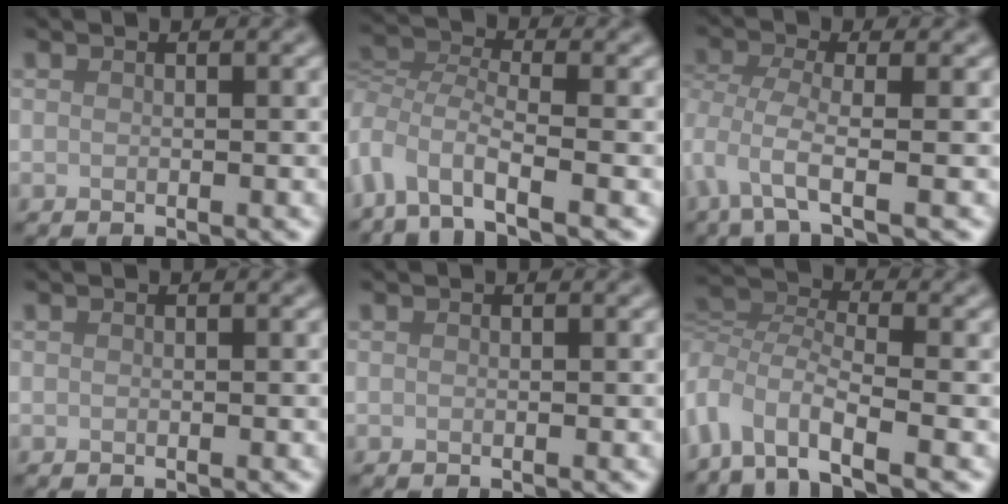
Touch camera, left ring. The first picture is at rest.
{"total": 5.4, "force": [-2.9, 2.3, 4.0], "torque": [-0.077, -0.005, -0.068]}
{"total": 3.4, "force": [-1.0, 0.9, 3.1], "torque": [-0.071, -0.008, -0.028]}
{"total": 0.0}
{"total": 0.0}
{"total": 6.2, "force": [-3.2, 2.5, 4.7], "torque": [-0.091, 0.000, -0.073]}